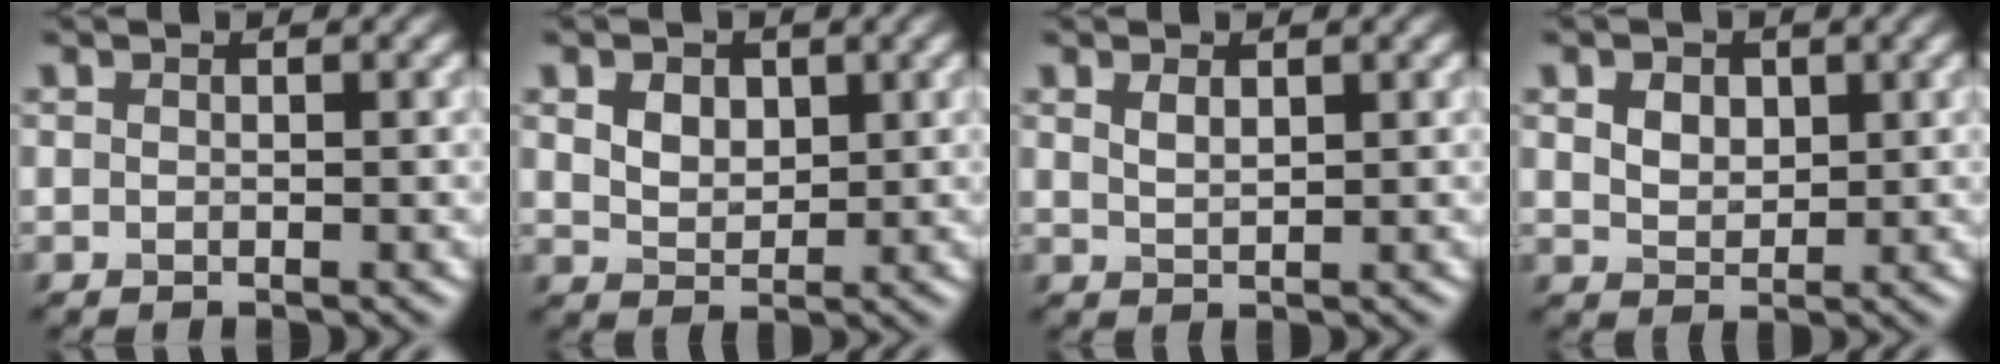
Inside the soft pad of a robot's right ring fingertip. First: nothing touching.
{"total": 3.3, "force": [1.4, 2.3, 1.9], "torque": [-0.038, 0.008, 0.016]}
{"total": 1.4, "force": [0.8, 0.6, 0.9], "torque": [-0.021, -0.001, 0.020]}
{"total": 3.1, "force": [1.3, 2.2, 1.8], "torque": [-0.033, 0.009, 0.013]}